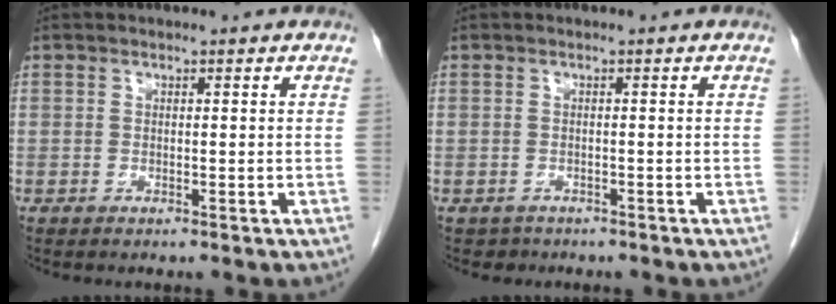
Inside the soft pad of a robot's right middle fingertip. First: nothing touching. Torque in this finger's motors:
{"motor_torque": [-0.11, 0.05, -0.05, -0.02]}